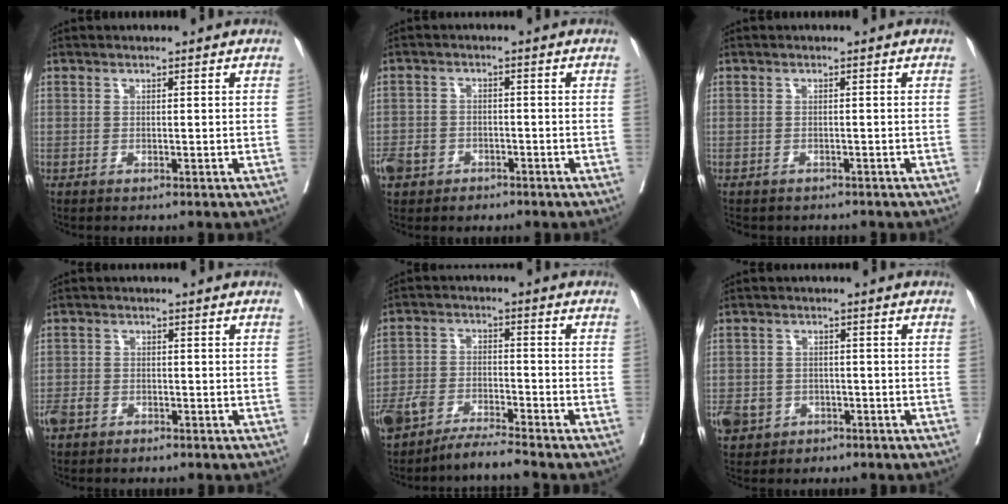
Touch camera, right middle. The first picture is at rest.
{"total": 4.8, "force": [-2.8, 3.6, 1.6], "torque": [-0.031, 0.006, -0.045]}
{"total": 5.1, "force": [-4.4, 2.2, 1.4], "torque": [-0.027, -0.004, -0.055]}
{"total": 2.7, "force": [-1.5, 1.8, 1.3], "torque": [-0.028, 0.002, -0.026]}
{"total": 6.1, "force": [-5.4, 0.6, 2.7], "torque": [-0.055, -0.003, -0.100]}
{"total": 9.4, "force": [-4.1, 8.1, 2.6], "torque": [-0.079, 0.008, -0.058]}